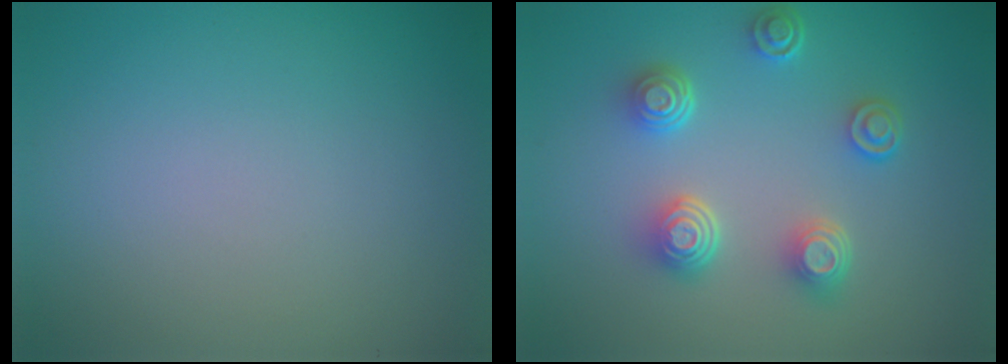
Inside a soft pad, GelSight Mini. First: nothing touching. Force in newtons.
{"total": 4.6, "press": 3.6, "slide": 2.9}